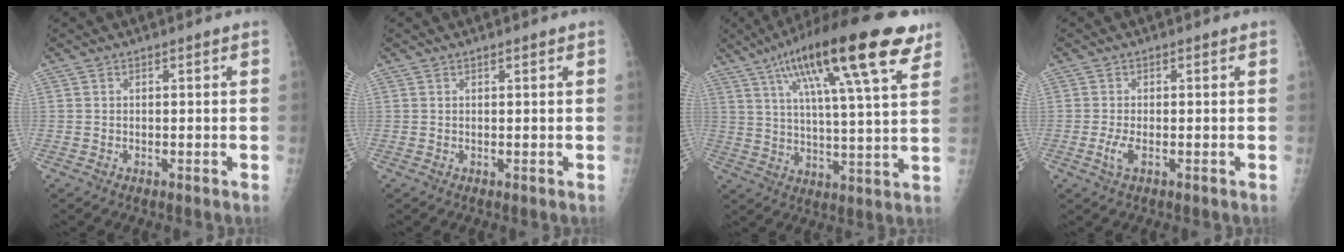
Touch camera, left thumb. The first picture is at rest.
{"total": 0.6, "force": [0.4, 0.1, 0.3], "torque": [-0.006, -0.001, 0.007]}
{"total": 24.1, "force": [13.1, 5.2, 19.6], "torque": [-0.307, -0.013, 0.204]}
{"total": 2.5, "force": [-0.5, 0.8, 2.3], "torque": [-0.056, -0.006, -0.011]}